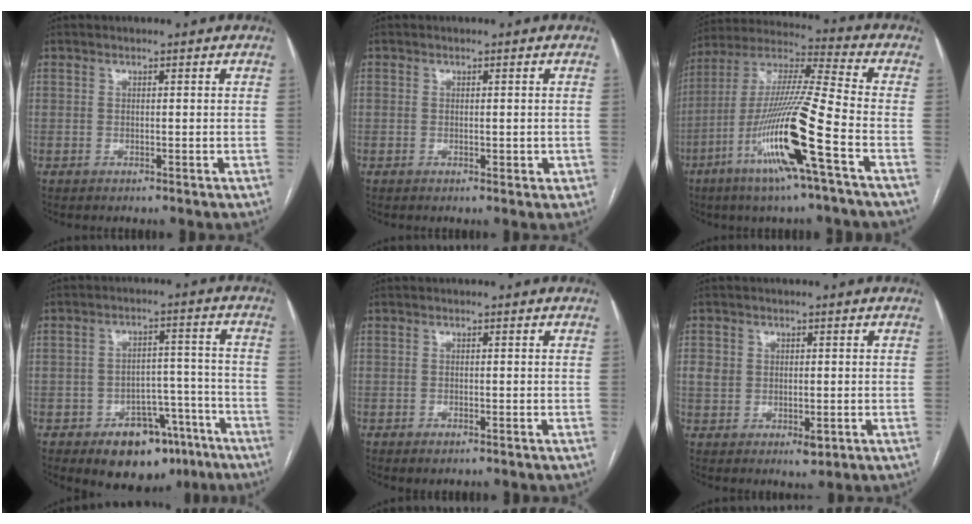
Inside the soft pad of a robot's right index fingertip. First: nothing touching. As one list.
[{"total": 2.1, "force": [-0.2, 1.4, 1.5], "torque": [-0.024, 0.008, 0.002]}, {"total": 17.9, "force": [-7.2, -0.6, 16.4], "torque": [-0.333, -0.018, -0.142]}, {"total": 11.4, "force": [-7.1, 6.9, 5.7], "torque": [-0.054, 0.032, -0.095]}, {"total": 1.0, "force": [-0.5, 0.5, 0.7], "torque": [-0.009, -0.001, -0.004]}, {"total": 4.8, "force": [-0.2, 3.8, 3.0], "torque": [-0.044, 0.005, 0.007]}]